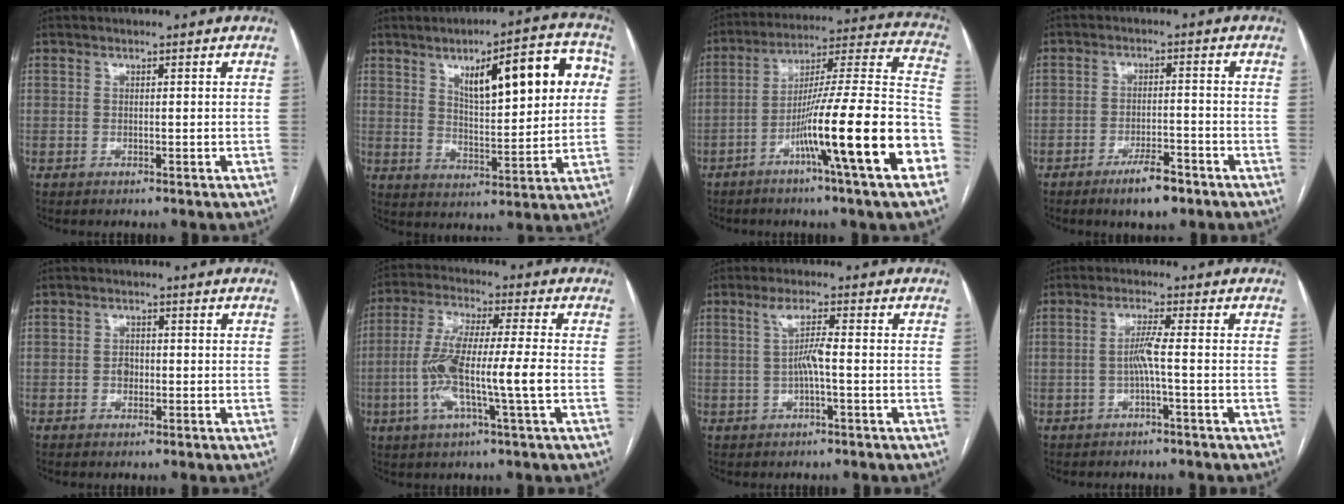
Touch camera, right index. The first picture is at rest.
{"total": 15.3, "force": [5.2, 4.2, 13.8], "torque": [-0.187, 0.024, 0.077]}
{"total": 22.1, "force": [-8.8, -0.5, 20.2], "torque": [-0.261, -0.002, -0.146]}
{"total": 5.9, "force": [-4.0, 1.6, 4.0], "torque": [-0.070, -0.002, -0.063]}
{"total": 1.2, "force": [-0.3, 0.9, 0.8], "torque": [-0.012, 0.003, -0.005]}
{"total": 11.9, "force": [-2.3, 0.4, 11.7], "torque": [-0.234, 0.005, -0.050]}
{"total": 3.6, "force": [0.0, -0.1, 3.6], "torque": [-0.071, 0.007, 0.003]}
{"total": 3.0, "force": [-0.7, -0.6, 2.9], "torque": [-0.055, 0.005, -0.012]}